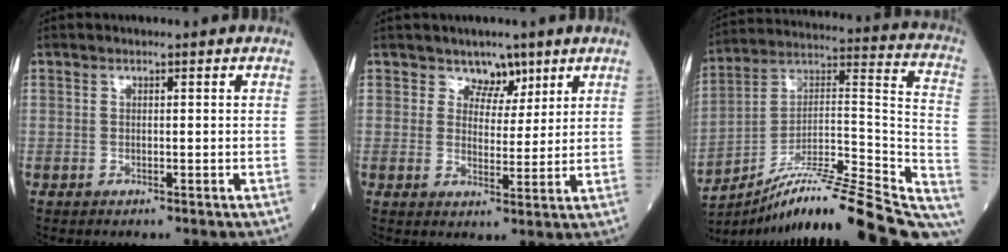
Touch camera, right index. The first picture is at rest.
{"total": 3.8, "force": [2.8, 2.5, 0.7], "torque": [0.001, -0.002, 0.046]}
{"total": 29.3, "force": [-24.5, 2.0, 15.9], "torque": [-0.159, 0.012, -0.363]}